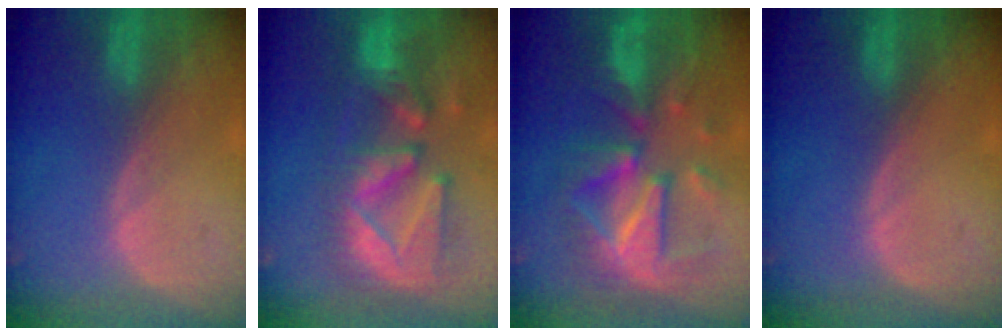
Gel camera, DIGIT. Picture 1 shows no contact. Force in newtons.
{"total": 12.1, "press": 11.0, "slide": 5.1}
{"total": 11.8, "press": 11.8, "slide": 1.2}
{"total": 0.0}